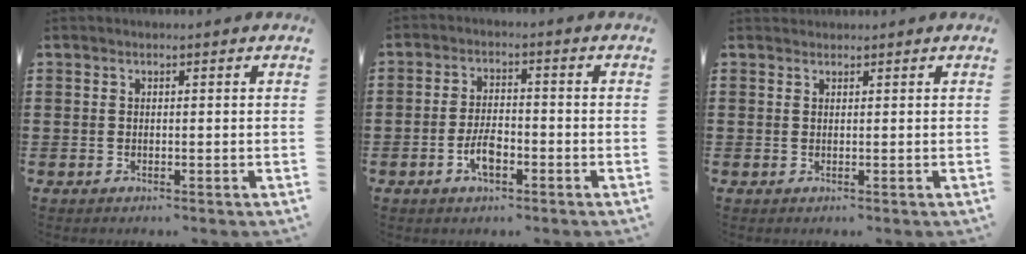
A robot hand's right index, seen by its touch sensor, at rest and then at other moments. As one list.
[{"total": 4.4, "force": [-1.9, 2.0, 3.5], "torque": [-0.081, -0.001, -0.040]}, {"total": 0.7, "force": [0.6, 0.1, -0.1], "torque": [0.003, 0.001, 0.013]}]